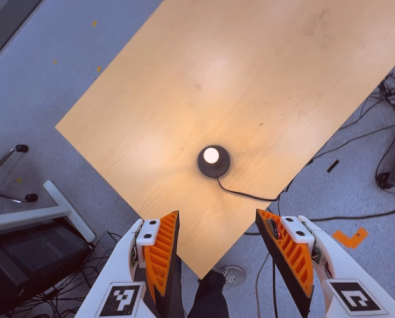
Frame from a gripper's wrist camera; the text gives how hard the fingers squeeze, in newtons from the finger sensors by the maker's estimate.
{"total": 0.0}